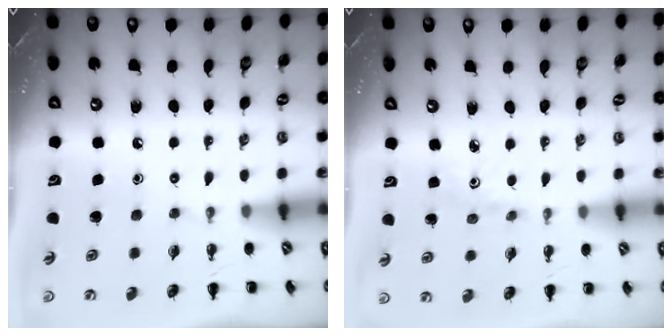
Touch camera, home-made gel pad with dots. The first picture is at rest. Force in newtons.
{"total": 2.0, "press": 1.9, "slide": 0.7}